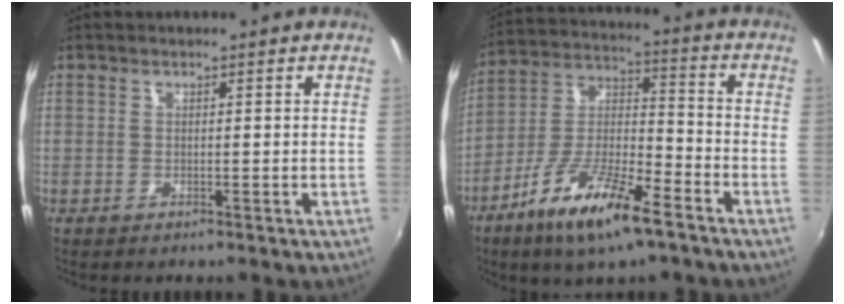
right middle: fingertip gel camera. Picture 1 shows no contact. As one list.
[{"total": 15.5, "force": [-9.4, 3.9, 11.6], "torque": [-0.234, -0.016, -0.177]}]